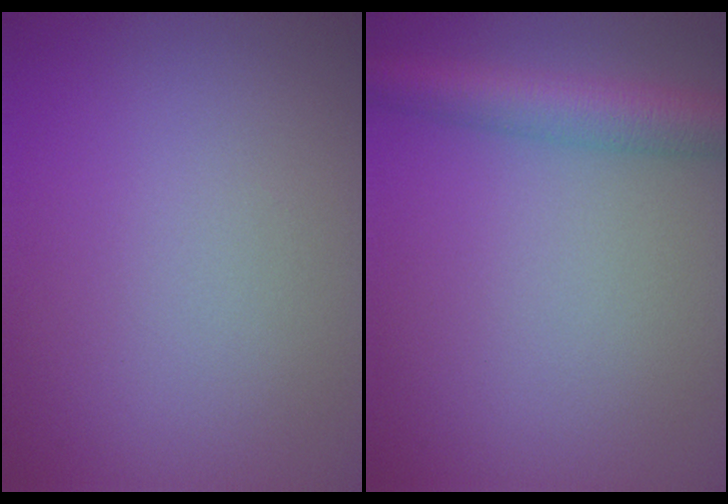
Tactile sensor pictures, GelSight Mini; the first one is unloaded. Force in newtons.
{"total": 4.9, "press": 4.9, "slide": 0.2}